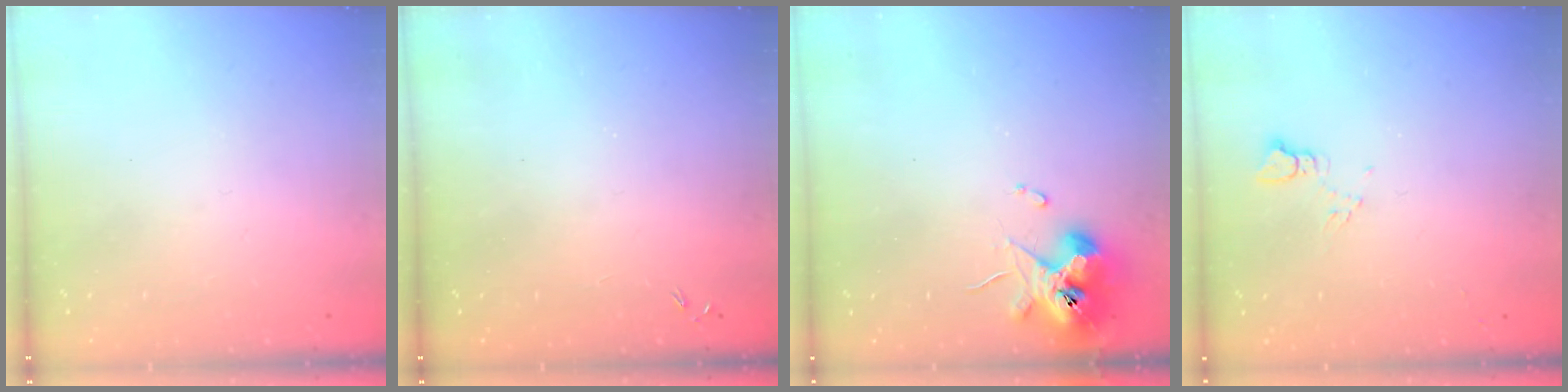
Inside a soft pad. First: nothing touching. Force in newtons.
{"total": 0.0}
{"total": 10.5, "press": 10.4, "slide": 1.4}
{"total": 4.6, "press": 4.6, "slide": 0.6}